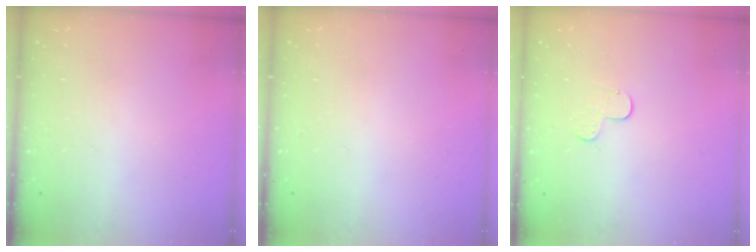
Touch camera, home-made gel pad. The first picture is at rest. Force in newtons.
{"total": 0.0}
{"total": 5.5, "press": 5.5, "slide": 0.6}